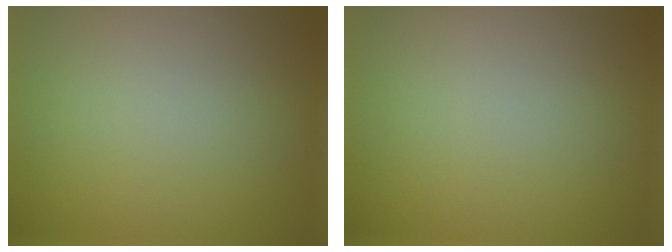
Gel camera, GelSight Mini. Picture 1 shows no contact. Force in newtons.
{"total": 0.0}